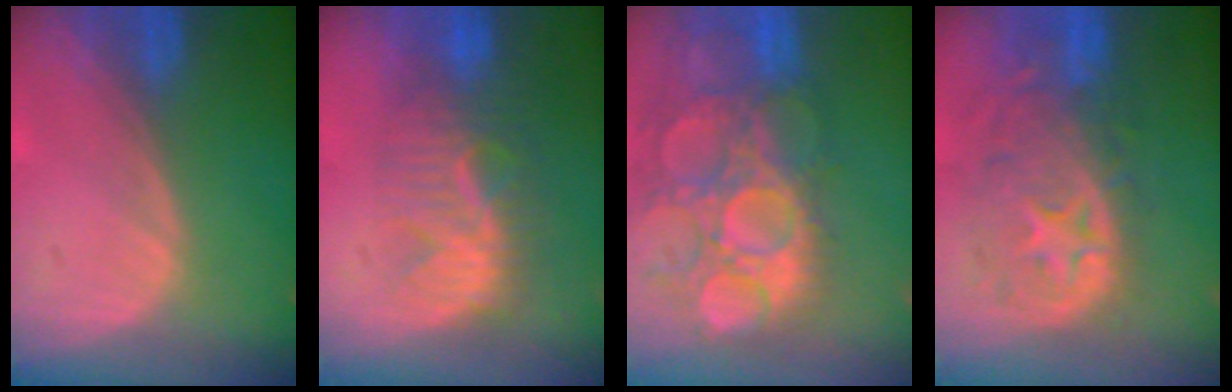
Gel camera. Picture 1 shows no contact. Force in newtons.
{"total": 8.4, "press": 8.0, "slide": 2.4}
{"total": 15.1, "press": 12.7, "slide": 8.3}
{"total": 11.0, "press": 9.7, "slide": 5.2}